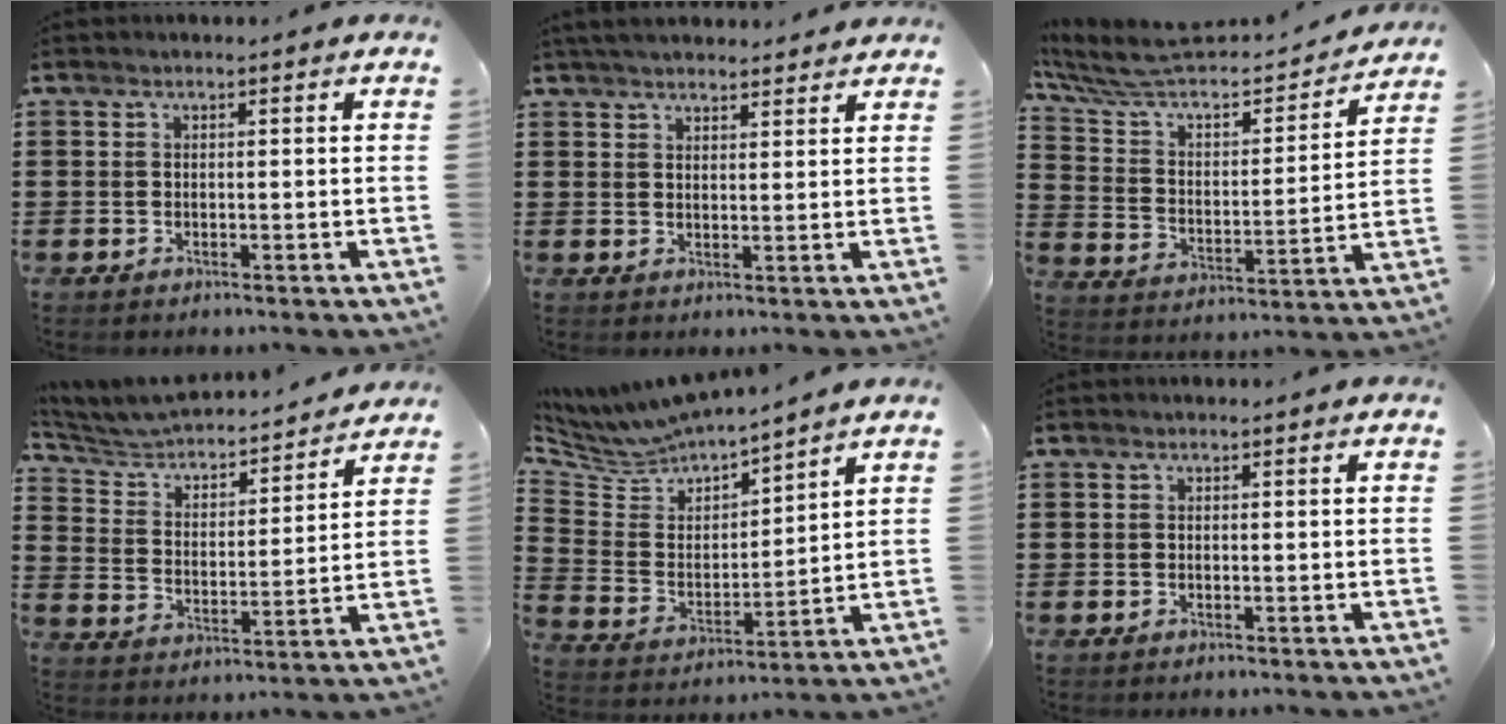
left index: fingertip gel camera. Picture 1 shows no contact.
{"total": 3.5, "force": [3.4, 0.3, 0.7], "torque": [-0.023, -0.004, 0.065]}
{"total": 7.2, "force": [6.5, 1.9, 2.4], "torque": [-0.081, -0.049, 0.106]}
{"total": 4.1, "force": [4.0, 0.7, 0.4], "torque": [-0.033, -0.036, 0.058]}
{"total": 6.5, "force": [6.4, 1.3, 0.6], "torque": [-0.054, -0.050, 0.109]}
{"total": 0.0}